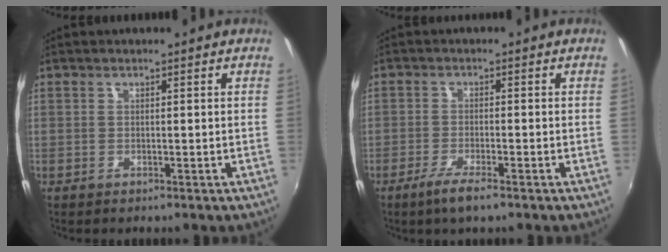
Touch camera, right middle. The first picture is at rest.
{"total": 4.3, "force": [-3.0, 0.6, 3.1], "torque": [-0.078, -0.010, -0.058]}